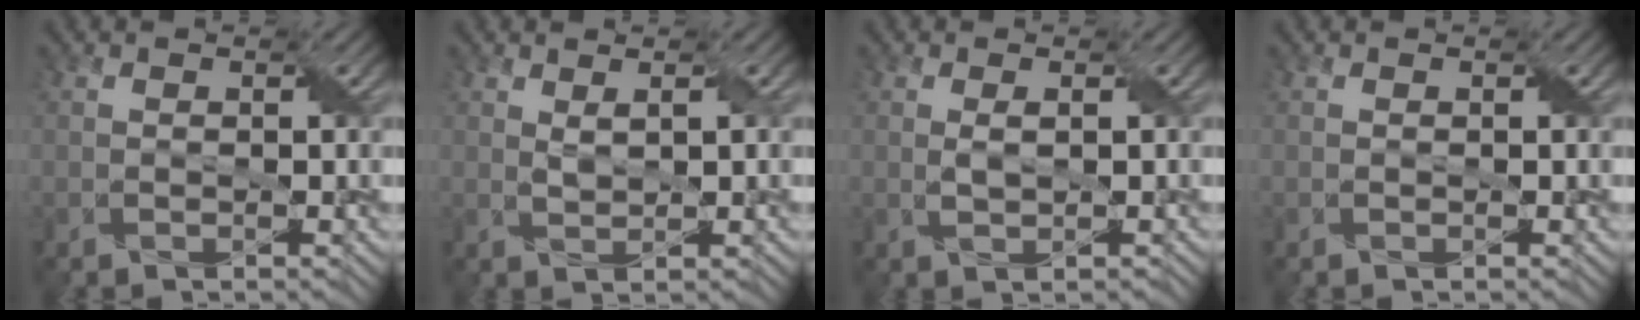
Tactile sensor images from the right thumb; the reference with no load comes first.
{"total": 1.4, "force": [0.8, 0.3, 1.1], "torque": [-0.029, 0.000, 0.019]}
{"total": 1.4, "force": [0.3, 0.5, 1.3], "torque": [-0.031, 0.001, 0.009]}
{"total": 0.0}